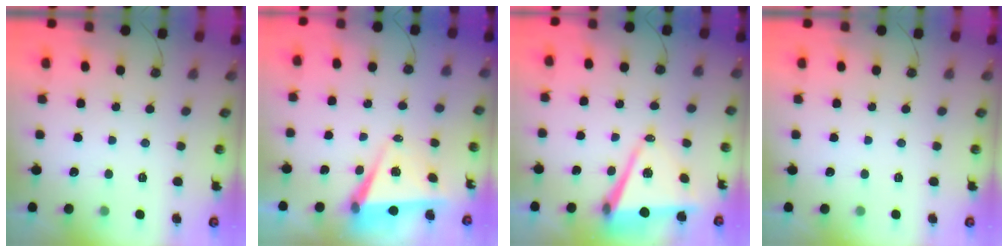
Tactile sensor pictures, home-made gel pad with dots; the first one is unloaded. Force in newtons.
{"total": 5.9, "press": 4.2, "slide": 4.2}
{"total": 9.1, "press": 8.0, "slide": 4.4}
{"total": 0.0}